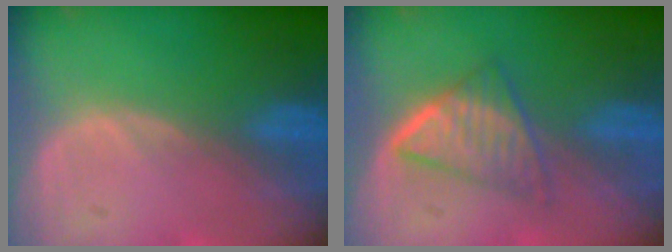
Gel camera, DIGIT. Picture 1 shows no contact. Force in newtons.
{"total": 5.8, "press": 5.2, "slide": 2.5}